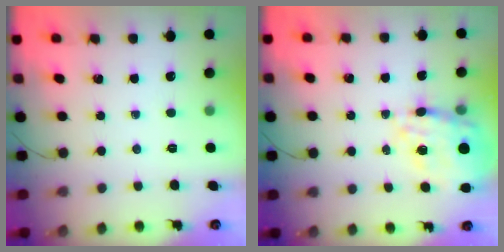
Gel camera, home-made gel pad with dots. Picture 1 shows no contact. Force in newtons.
{"total": 16.6, "press": 16.3, "slide": 3.3}